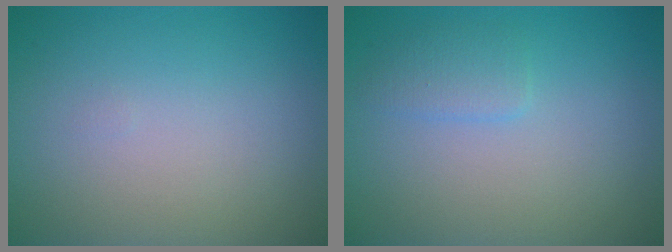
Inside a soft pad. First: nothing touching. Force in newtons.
{"total": 1.4, "press": 1.4, "slide": 0.1}